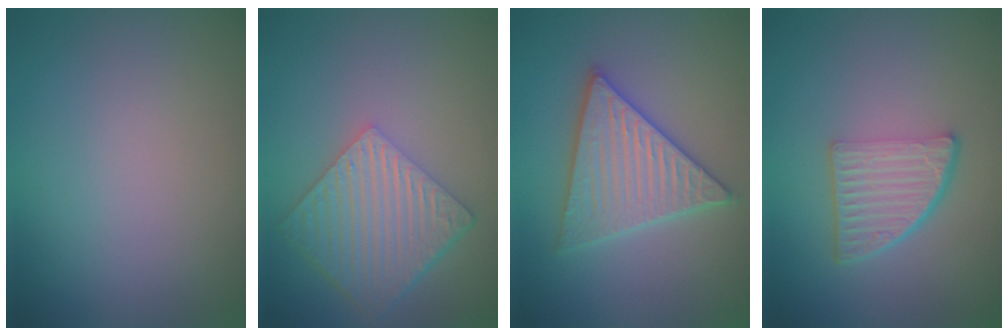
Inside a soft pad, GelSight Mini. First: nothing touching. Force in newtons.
{"total": 6.2, "press": 4.5, "slide": 4.3}
{"total": 5.7, "press": 5.6, "slide": 0.6}
{"total": 4.9, "press": 3.4, "slide": 3.6}